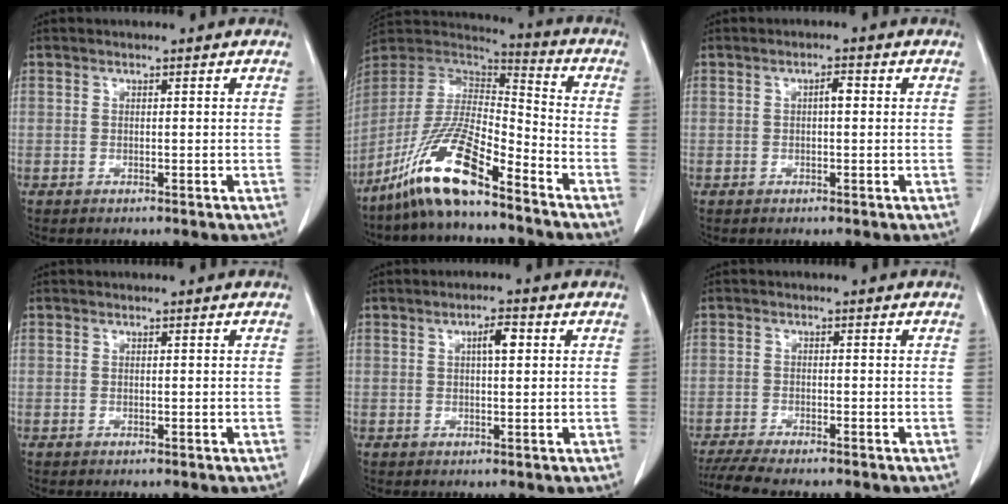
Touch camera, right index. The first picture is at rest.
{"total": 14.9, "force": [-10.4, 1.9, 10.4], "torque": [-0.210, -0.009, -0.194]}
{"total": 1.6, "force": [0.2, 0.4, 1.5], "torque": [-0.025, 0.004, 0.002]}
{"total": 0.0}
{"total": 2.9, "force": [0.8, 0.7, 2.7], "torque": [-0.048, 0.005, 0.012]}
{"total": 6.8, "force": [-5.9, 0.5, 3.4], "torque": [-0.051, -0.015, -0.099]}